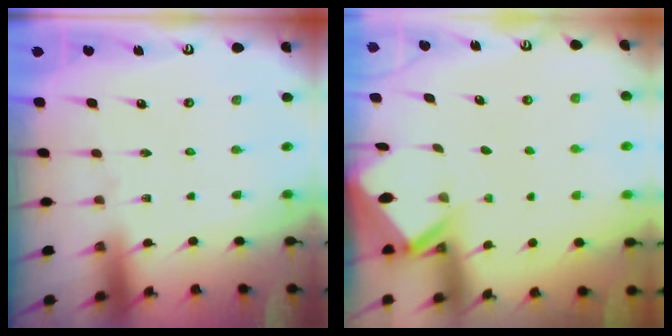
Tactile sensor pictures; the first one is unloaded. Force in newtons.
{"total": 2.9, "press": 2.9, "slide": 0.3}